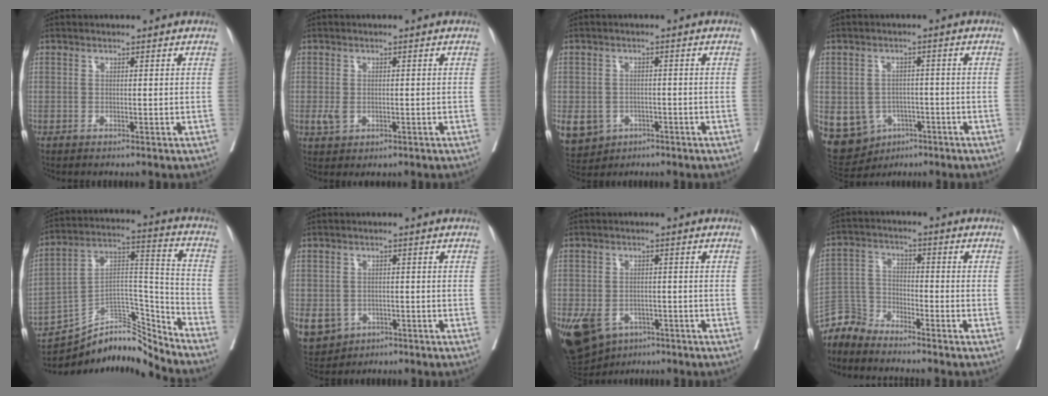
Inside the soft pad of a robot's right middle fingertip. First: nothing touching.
{"total": 2.4, "force": [-0.4, 1.7, 1.6], "torque": [-0.037, -0.002, 0.003]}
{"total": 12.3, "force": [-5.1, 10.2, 4.6], "torque": [-0.130, 0.002, -0.066]}
{"total": 14.4, "force": [-5.5, 12.2, 5.3], "torque": [-0.141, 0.009, -0.065]}
{"total": 13.0, "force": [-12.8, 1.3, 1.9], "torque": [-0.017, 0.070, -0.225]}
{"total": 12.8, "force": [-5.1, 10.7, 4.8], "torque": [-0.142, 0.001, -0.064]}
{"total": 13.7, "force": [-6.2, 10.1, 7.0], "torque": [-0.172, -0.002, -0.084]}
{"total": 5.8, "force": [-5.8, 0.7, -0.5], "torque": [0.012, 0.007, -0.117]}